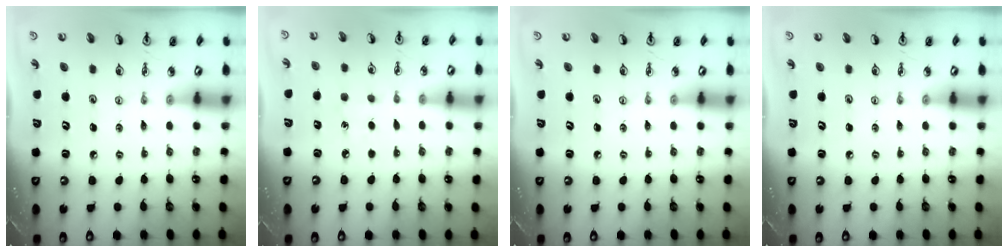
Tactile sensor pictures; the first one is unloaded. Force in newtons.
{"total": 4.2, "press": 4.2, "slide": 0.5}
{"total": 0.0}
{"total": 0.0}